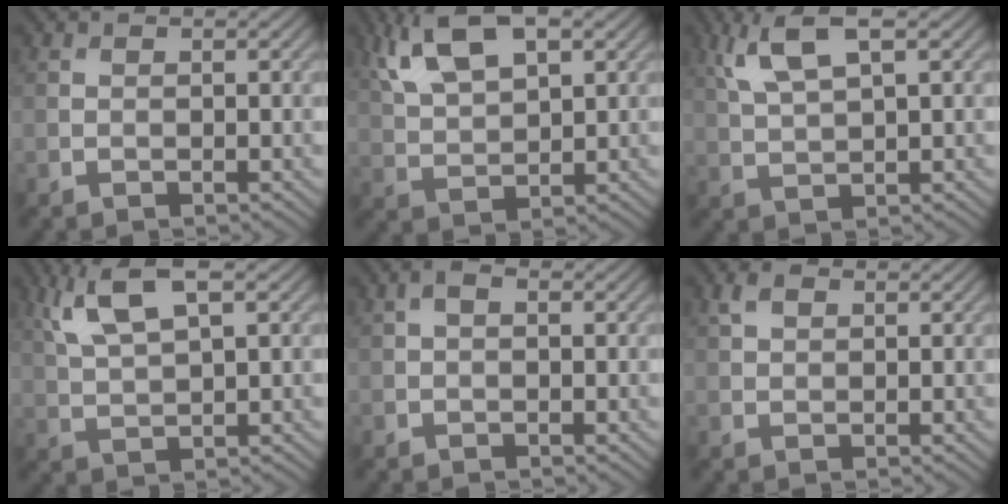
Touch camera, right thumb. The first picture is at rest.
{"total": 9.9, "force": [5.2, 4.1, 7.3], "torque": [-0.164, 0.015, 0.104]}
{"total": 6.2, "force": [3.1, 1.8, 5.1], "torque": [-0.117, 0.010, 0.066]}
{"total": 7.2, "force": [3.7, 2.1, 5.8], "torque": [-0.131, 0.011, 0.077]}
{"total": 1.5, "force": [0.3, 0.8, 1.2], "torque": [-0.023, 0.007, 0.001]}
{"total": 2.0, "force": [1.1, 1.1, 1.2], "torque": [-0.029, 0.005, 0.020]}